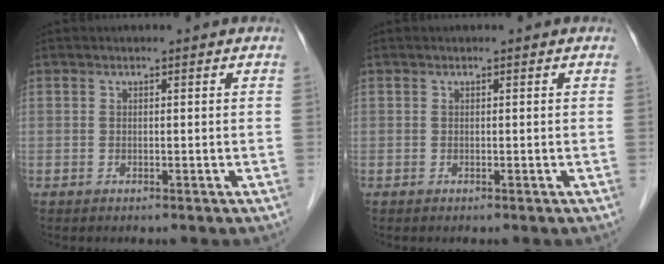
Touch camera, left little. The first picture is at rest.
{"total": 0.0}